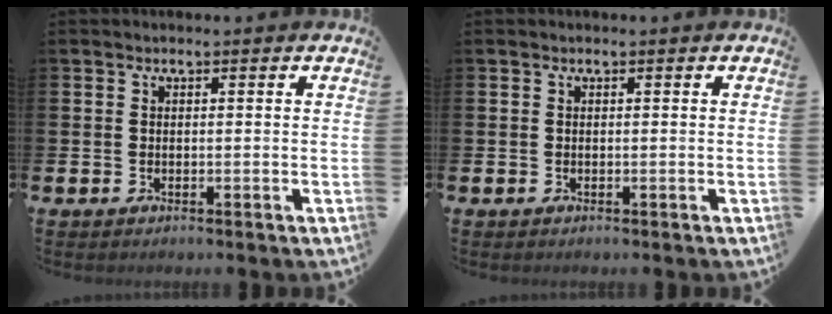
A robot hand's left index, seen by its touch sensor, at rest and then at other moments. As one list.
[{"total": 0.0}]